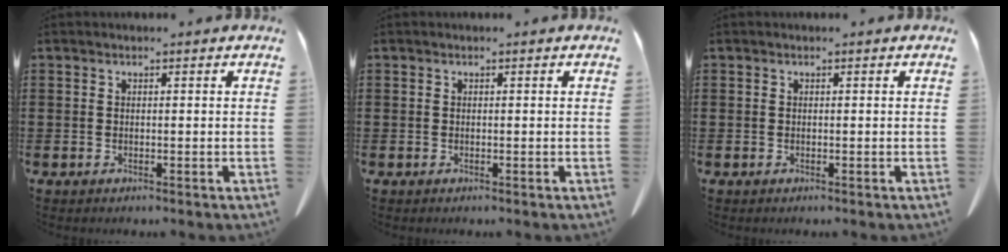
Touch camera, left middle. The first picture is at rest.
{"total": 0.0}
{"total": 0.0}